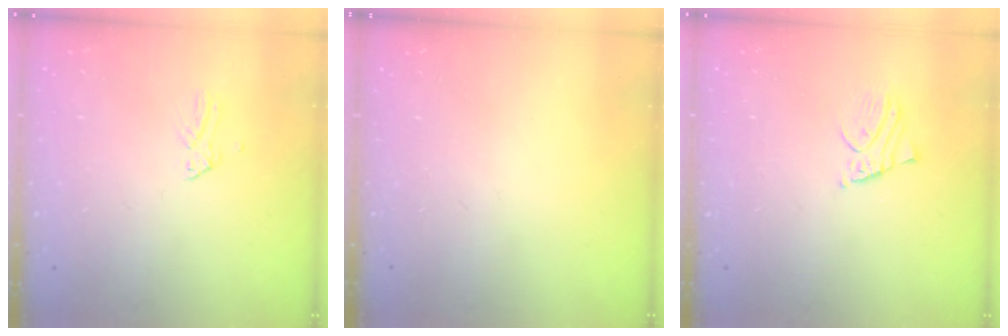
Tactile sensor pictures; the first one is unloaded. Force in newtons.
{"total": 0.0}
{"total": 2.0, "press": 2.0, "slide": 0.2}